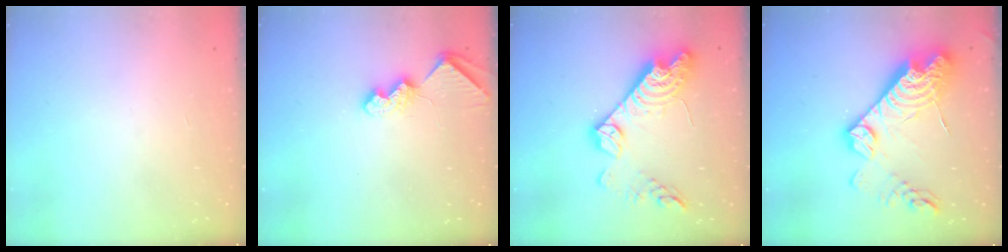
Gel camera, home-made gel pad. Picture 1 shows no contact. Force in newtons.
{"total": 7.8, "press": 7.7, "slide": 0.9}
{"total": 18.9, "press": 18.8, "slide": 1.4}
{"total": 22.2, "press": 22.1, "slide": 1.7}